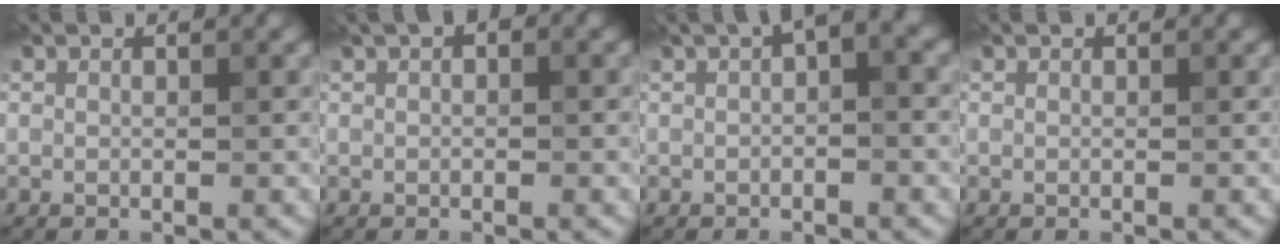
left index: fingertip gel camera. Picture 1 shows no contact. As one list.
[{"total": 1.4, "force": [0.5, 0.8, 1.1], "torque": [-0.014, 0.009, 0.003]}, {"total": 2.8, "force": [0.5, 1.1, 2.5], "torque": [-0.029, 0.016, 0.004]}, {"total": 0.0}]